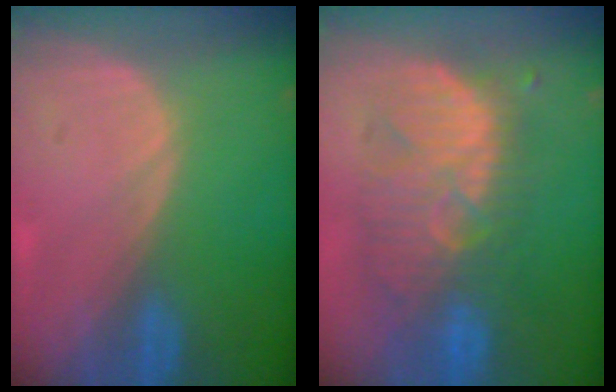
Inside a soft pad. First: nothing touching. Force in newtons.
{"total": 9.9, "press": 9.7, "slide": 2.0}